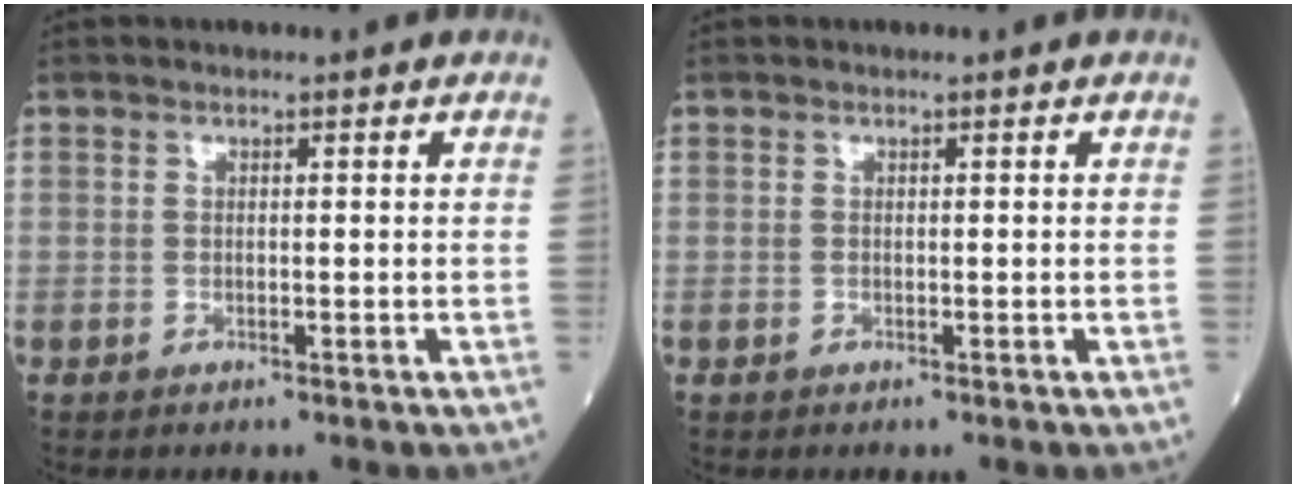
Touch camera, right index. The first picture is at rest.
{"total": 0.0}